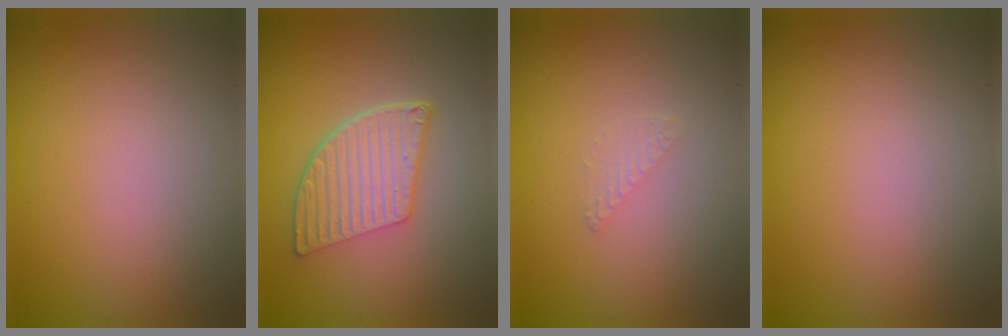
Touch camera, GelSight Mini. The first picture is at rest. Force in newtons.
{"total": 5.8, "press": 4.2, "slide": 3.9}
{"total": 0.8, "press": 0.8, "slide": 0.0}
{"total": 0.0}